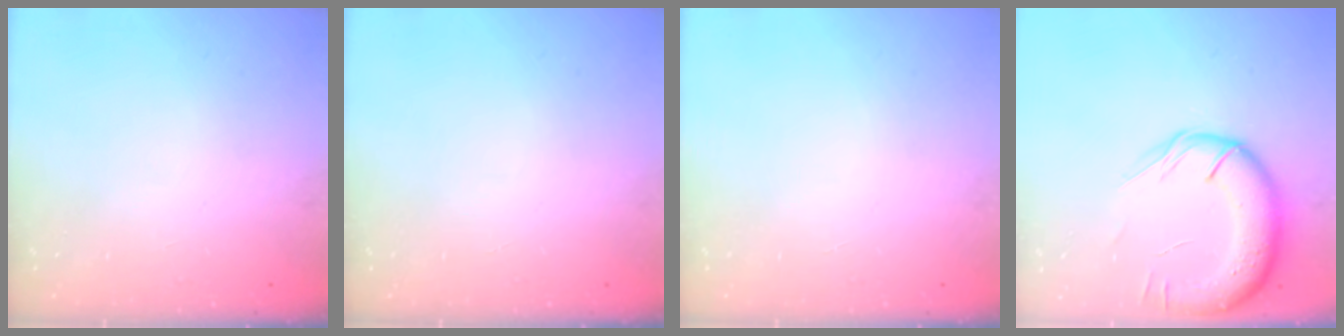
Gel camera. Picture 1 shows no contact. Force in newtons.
{"total": 0.0}
{"total": 0.0}
{"total": 15.4, "press": 14.9, "slide": 4.0}